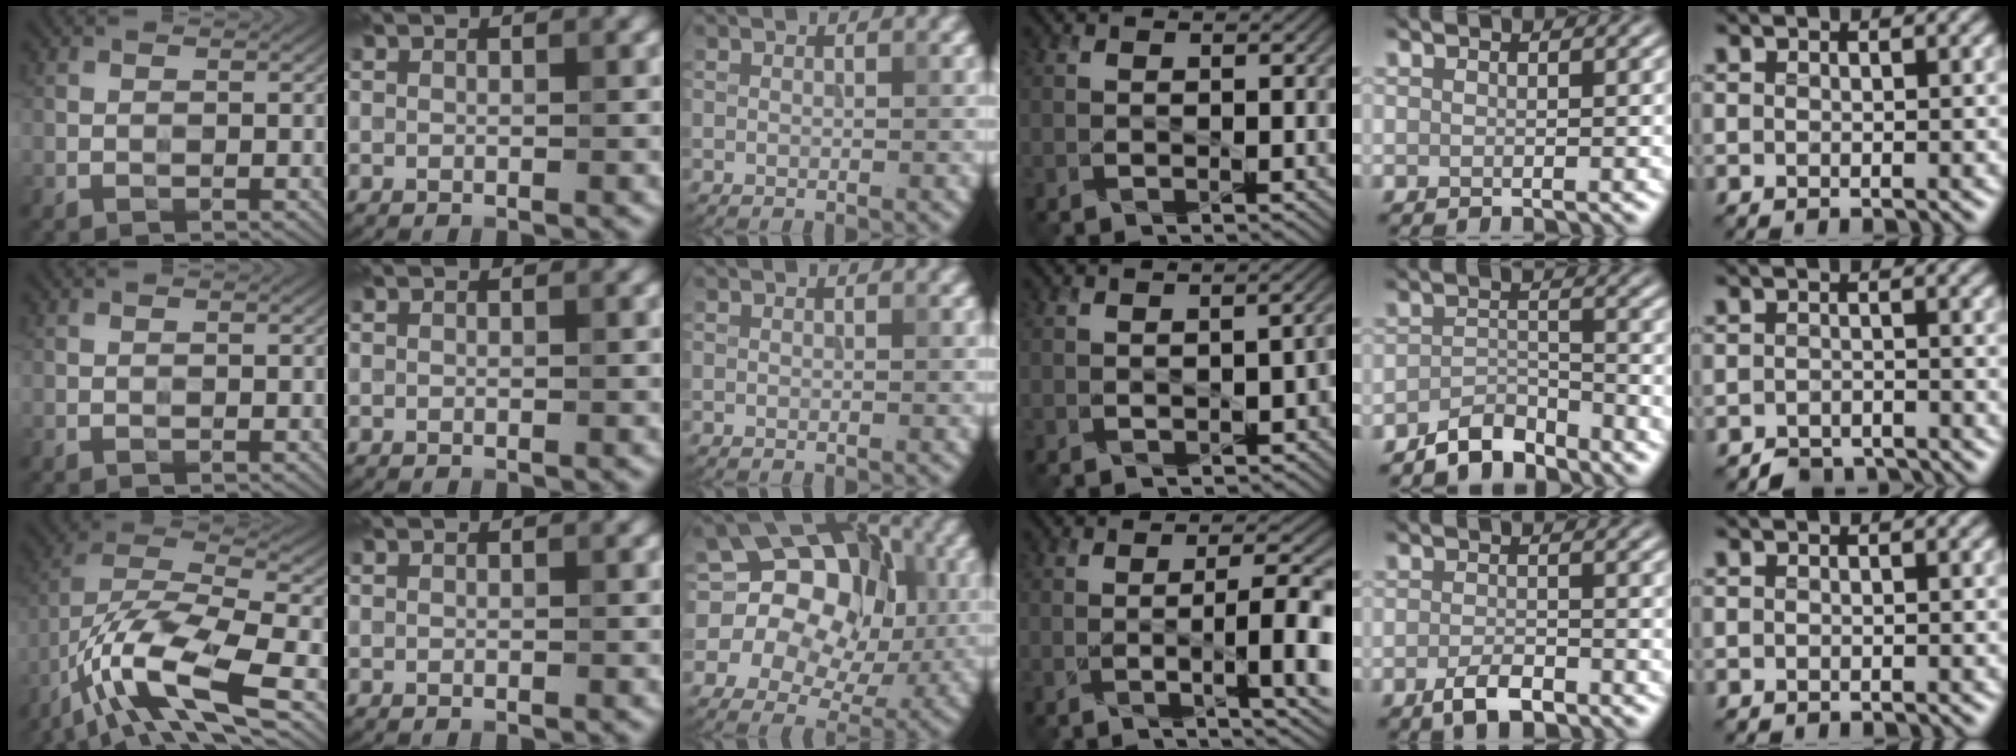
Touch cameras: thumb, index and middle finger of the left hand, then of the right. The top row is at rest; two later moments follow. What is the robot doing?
{"motion": "wipe", "object": "bowl"}